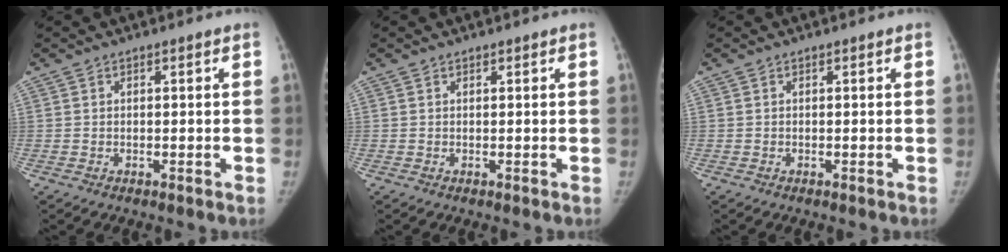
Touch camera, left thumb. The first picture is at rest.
{"total": 0.0}
{"total": 0.0}